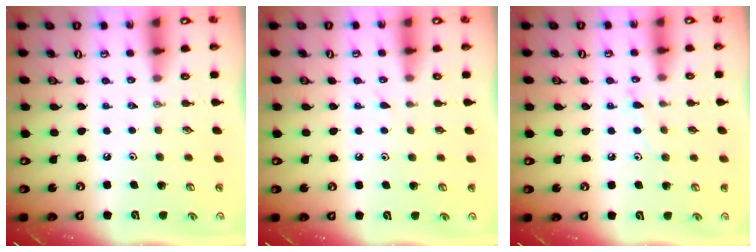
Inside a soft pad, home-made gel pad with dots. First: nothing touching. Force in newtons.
{"total": 6.0, "press": 6.0, "slide": 0.6}
{"total": 6.7, "press": 6.6, "slide": 0.7}